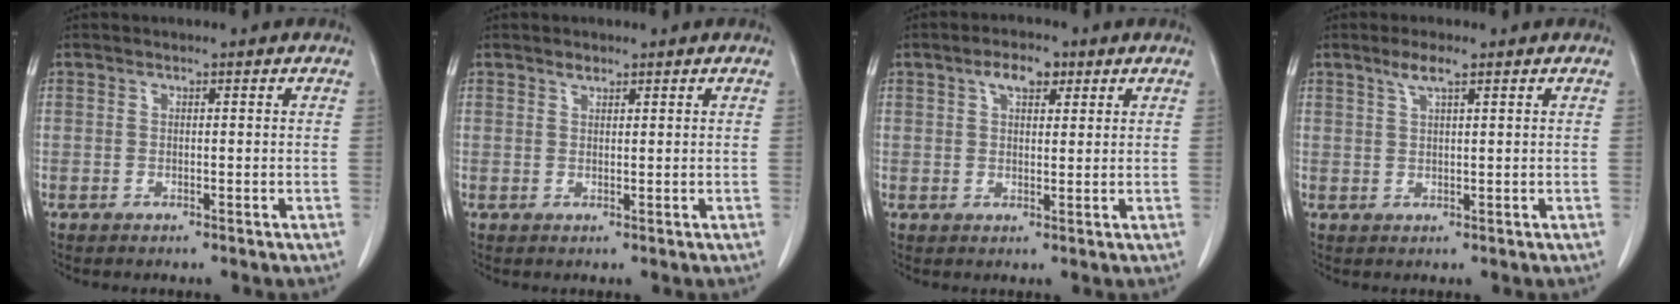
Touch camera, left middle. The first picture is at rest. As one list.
[{"total": 0.9, "force": [0.8, 0.3, 0.3], "torque": [-0.009, -0.004, 0.014]}, {"total": 4.0, "force": [2.2, 1.8, 2.8], "torque": [-0.053, 0.010, 0.038]}, {"total": 2.8, "force": [1.8, 0.1, 2.1], "torque": [-0.049, 0.002, 0.037]}]